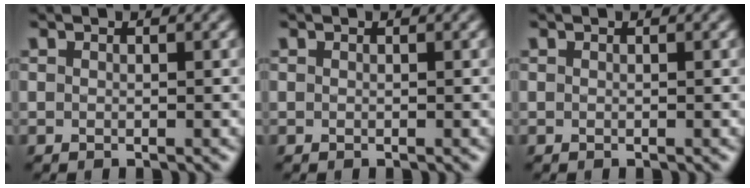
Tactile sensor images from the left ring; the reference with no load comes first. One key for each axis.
{"total": 0.0}
{"total": 0.0}